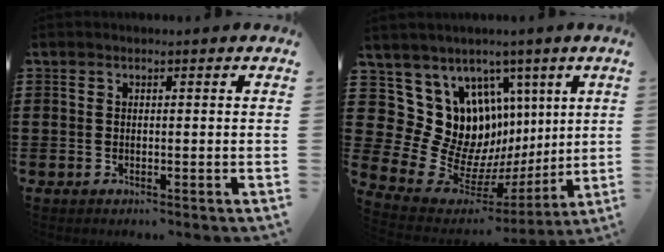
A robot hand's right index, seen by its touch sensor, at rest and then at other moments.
{"total": 12.6, "force": [2.3, 11.8, 3.7], "torque": [-0.095, -0.057, 0.063]}